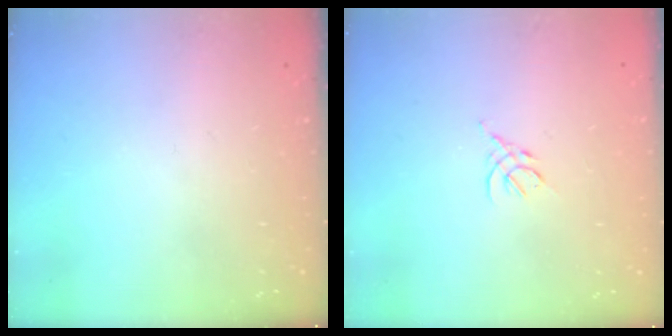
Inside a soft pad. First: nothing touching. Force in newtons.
{"total": 3.8, "press": 3.7, "slide": 0.8}